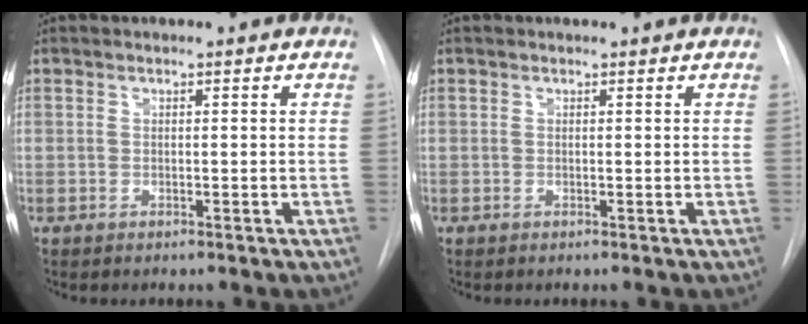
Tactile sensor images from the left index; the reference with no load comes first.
{"total": 0.0}